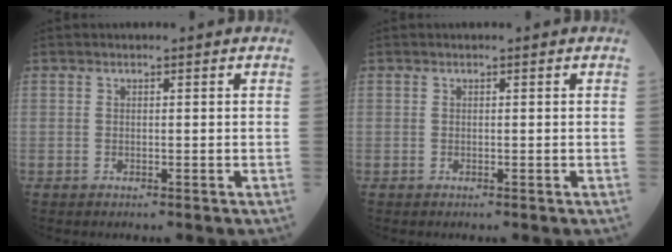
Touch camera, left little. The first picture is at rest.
{"total": 0.0}